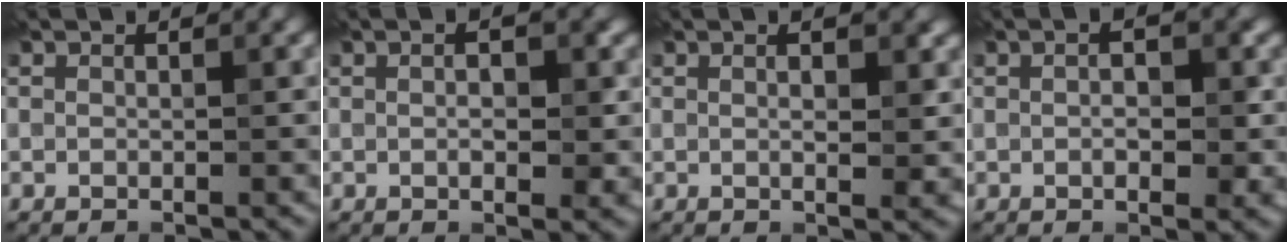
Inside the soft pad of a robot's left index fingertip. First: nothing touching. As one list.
[{"total": 3.0, "force": [0.4, 1.2, 2.7], "torque": [-0.027, -0.005, 0.001]}, {"total": 3.1, "force": [0.7, 0.9, 2.9], "torque": [-0.032, 0.001, 0.004]}, {"total": 3.0, "force": [0.2, 1.4, 2.6], "torque": [-0.017, -0.008, -0.004]}]